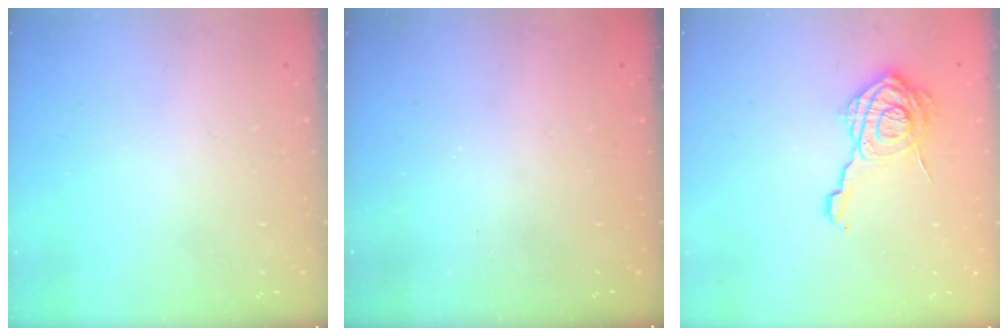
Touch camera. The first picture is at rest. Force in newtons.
{"total": 2.3, "press": 2.1, "slide": 1.0}
{"total": 14.0, "press": 13.9, "slide": 0.7}